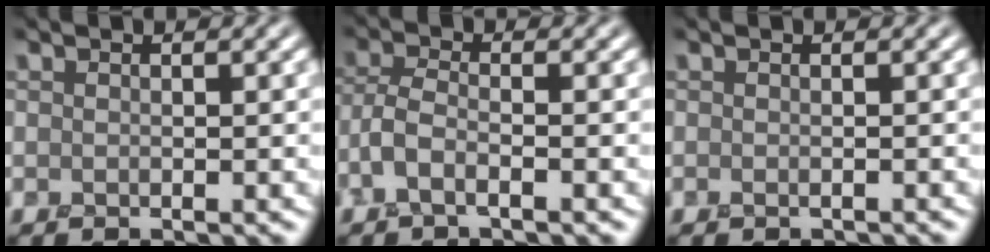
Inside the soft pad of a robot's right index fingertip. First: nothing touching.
{"total": 1.9, "force": [-1.2, 0.5, 1.5], "torque": [-0.035, 0.007, -0.031]}
{"total": 0.5, "force": [-0.4, -0.1, -0.3], "torque": [0.005, -0.004, -0.008]}